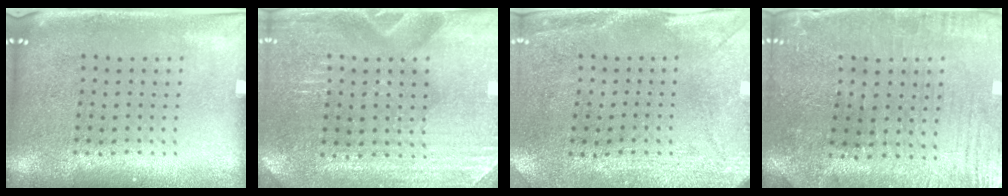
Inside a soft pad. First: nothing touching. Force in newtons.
{"total": 2.9, "press": 2.9, "slide": 0.3}
{"total": 3.0, "press": 2.3, "slide": 1.9}
{"total": 0.8, "press": 0.7, "slide": 0.4}